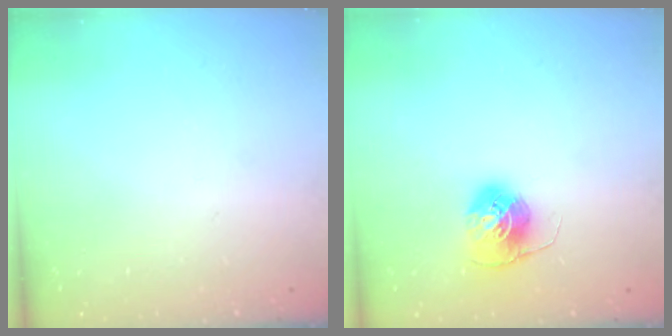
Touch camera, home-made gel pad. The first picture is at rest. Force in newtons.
{"total": 7.1, "press": 7.1, "slide": 0.5}